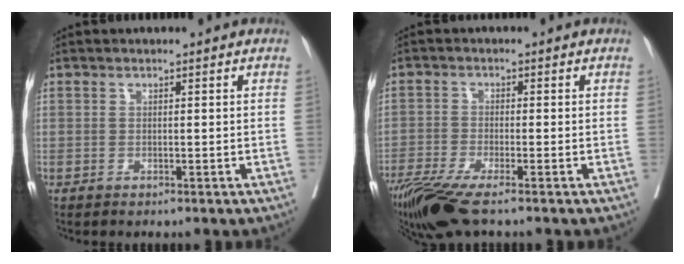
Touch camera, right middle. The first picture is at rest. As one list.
[{"total": 7.4, "force": [-5.5, 0.5, 4.9], "torque": [-0.086, -0.020, -0.102]}]